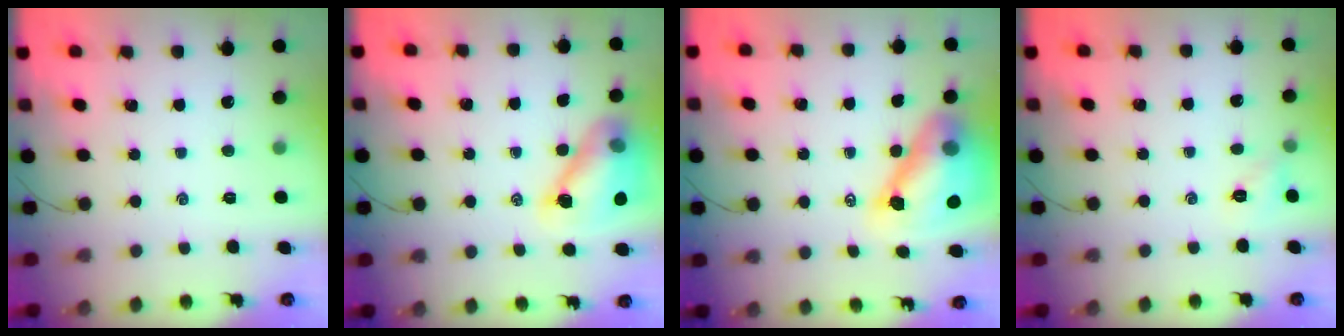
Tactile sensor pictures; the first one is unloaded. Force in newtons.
{"total": 13.0, "press": 12.4, "slide": 3.8}
{"total": 14.8, "press": 14.1, "slide": 4.4}
{"total": 3.8, "press": 3.8, "slide": 0.2}